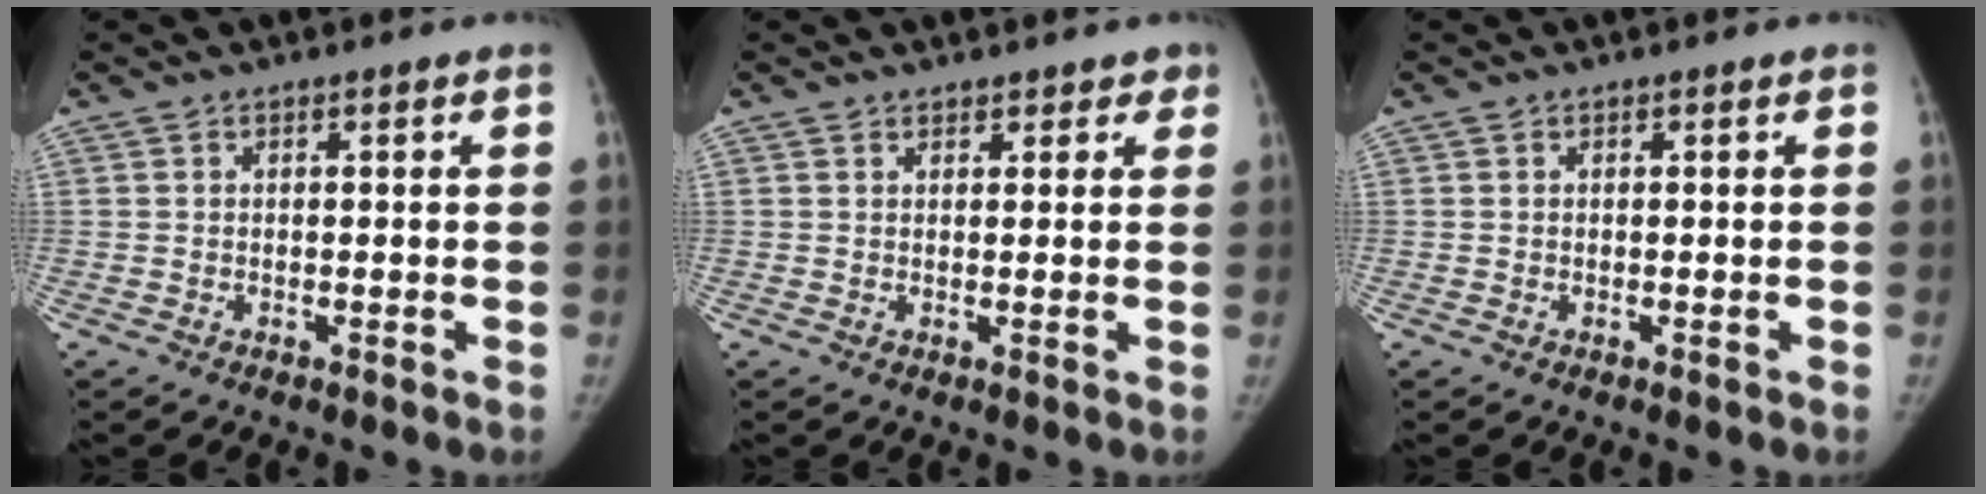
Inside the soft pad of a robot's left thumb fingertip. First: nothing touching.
{"total": 2.7, "force": [2.1, 1.5, 0.4], "torque": [0.031, -0.006, 0.021]}
{"total": 0.0}